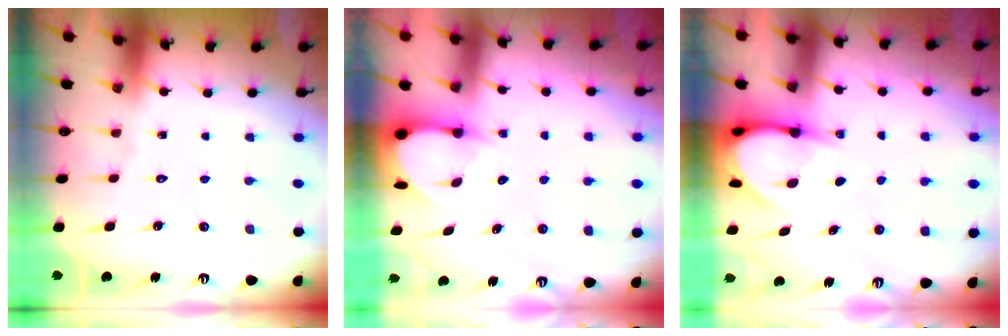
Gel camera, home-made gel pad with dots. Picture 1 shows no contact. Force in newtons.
{"total": 3.5, "press": 3.4, "slide": 0.3}
{"total": 5.9, "press": 5.9, "slide": 0.5}